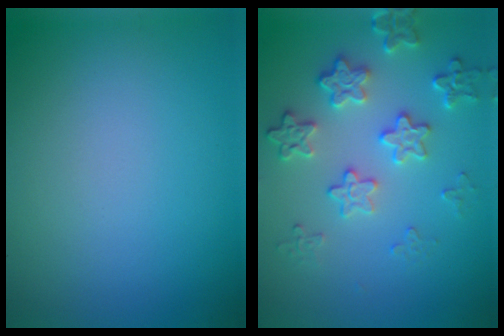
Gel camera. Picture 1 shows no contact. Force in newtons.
{"total": 4.0, "press": 3.5, "slide": 1.9}